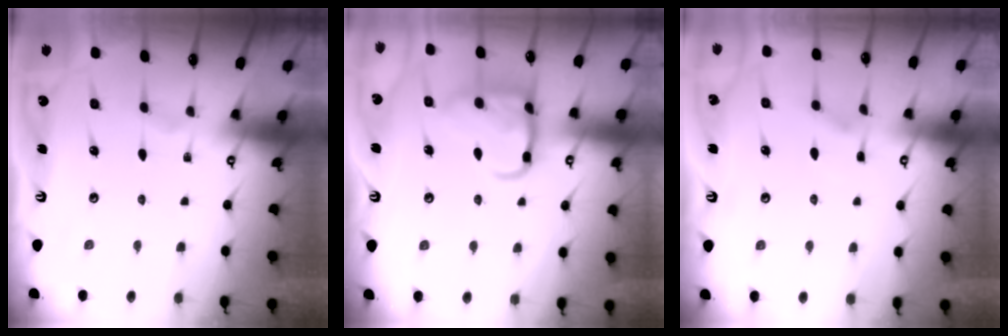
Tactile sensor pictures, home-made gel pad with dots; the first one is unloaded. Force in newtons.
{"total": 13.5, "press": 13.5, "slide": 1.3}
{"total": 2.8, "press": 2.8, "slide": 0.5}